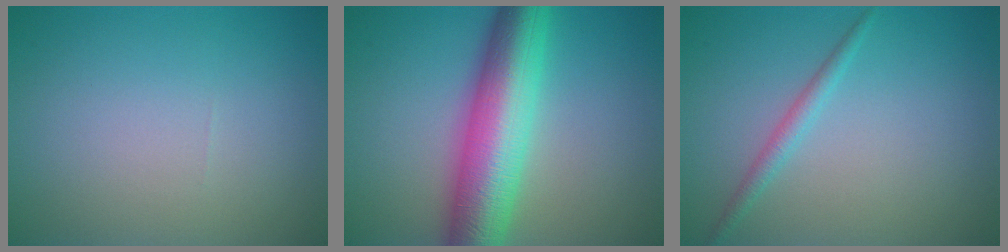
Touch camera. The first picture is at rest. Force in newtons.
{"total": 9.9, "press": 9.9, "slide": 0.1}
{"total": 1.5, "press": 1.5, "slide": 0.0}